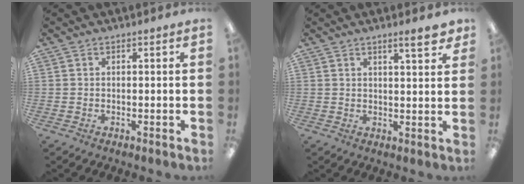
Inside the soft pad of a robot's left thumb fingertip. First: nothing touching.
{"total": 5.0, "force": [3.7, 0.9, 3.2], "torque": [-0.038, -0.023, 0.057]}